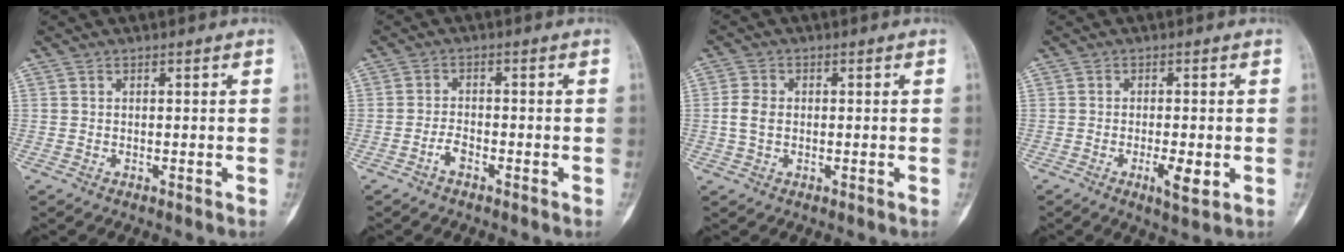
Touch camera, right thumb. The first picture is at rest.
{"total": 2.1, "force": [-1.4, 0.9, 1.3], "torque": [-0.026, 0.010, -0.030]}
{"total": 3.4, "force": [-0.1, 2.5, 2.4], "torque": [-0.050, 0.007, -0.005]}
{"total": 4.6, "force": [-1.3, 1.3, 4.2], "torque": [-0.069, -0.008, -0.020]}